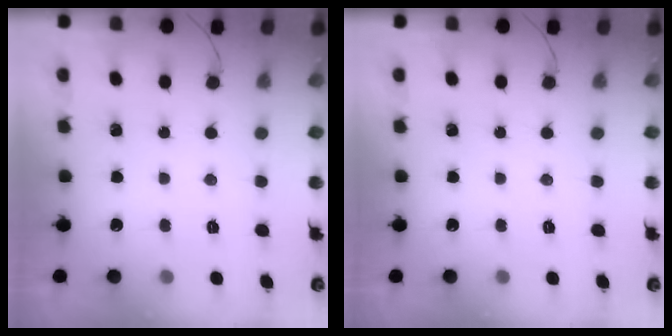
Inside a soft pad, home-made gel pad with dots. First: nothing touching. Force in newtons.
{"total": 0.0}